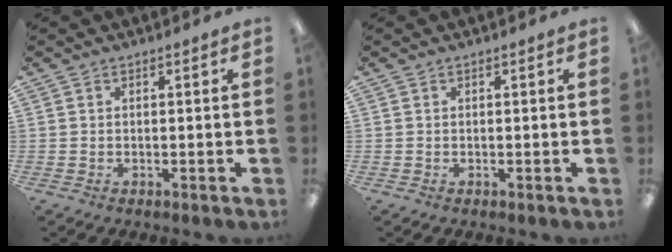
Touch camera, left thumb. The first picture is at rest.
{"total": 0.0}